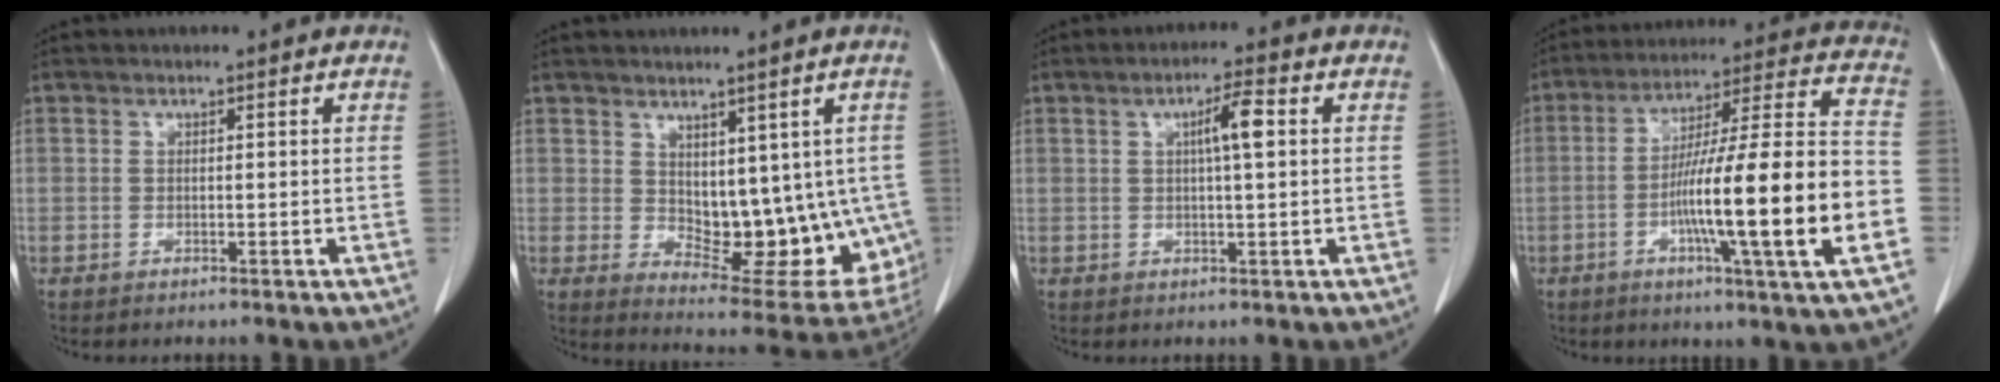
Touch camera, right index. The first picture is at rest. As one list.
[{"total": 13.6, "force": [0.2, 7.5, 11.4], "torque": [-0.131, -0.007, 0.023]}, {"total": 4.6, "force": [1.0, 0.4, 4.4], "torque": [-0.077, 0.005, 0.016]}, {"total": 21.6, "force": [-5.5, 0.1, 20.9], "torque": [-0.316, -0.001, -0.091]}]